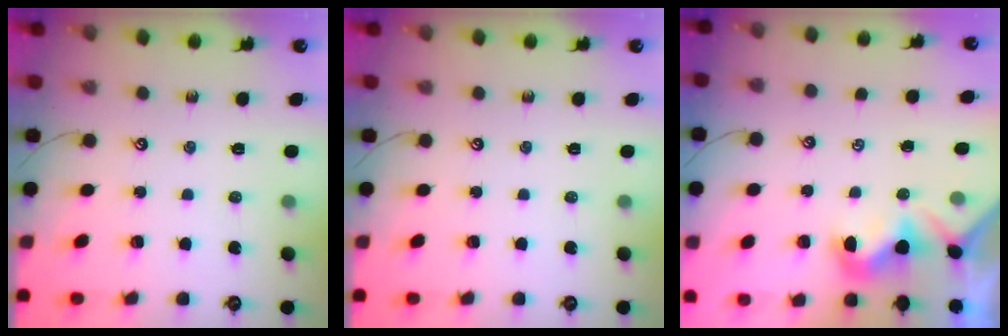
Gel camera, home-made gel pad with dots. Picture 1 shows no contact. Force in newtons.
{"total": 0.0}
{"total": 0.9, "press": 0.7, "slide": 0.5}